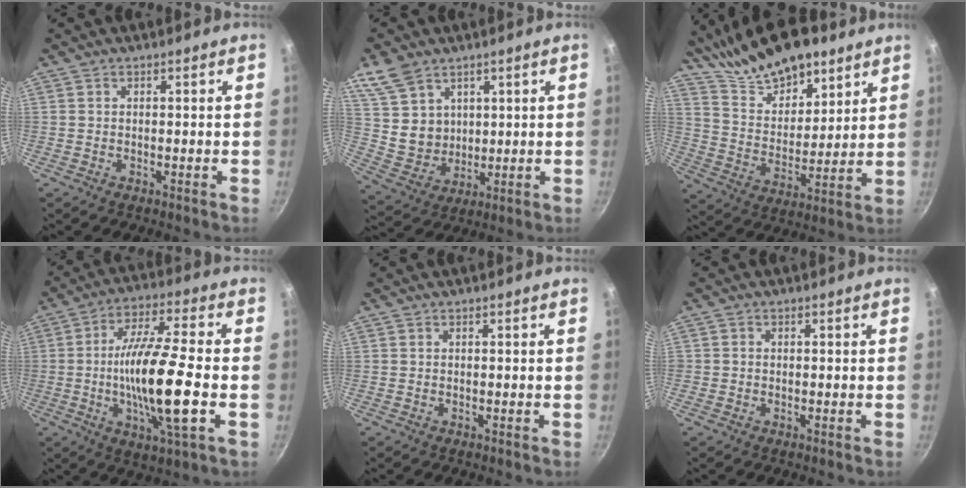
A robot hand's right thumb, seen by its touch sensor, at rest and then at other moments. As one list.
[{"total": 10.8, "force": [5.8, 8.0, 4.5], "torque": [-0.060, -0.025, 0.128]}, {"total": 20.4, "force": [14.5, 9.2, 11.1], "torque": [-0.149, -0.065, 0.253]}, {"total": 17.3, "force": [-2.6, 3.3, 16.8], "torque": [-0.300, 0.014, -0.053]}, {"total": 0.0}, {"total": 0.6, "force": [-0.3, 0.5, 0.2], "torque": [-0.005, 0.002, -0.006]}]